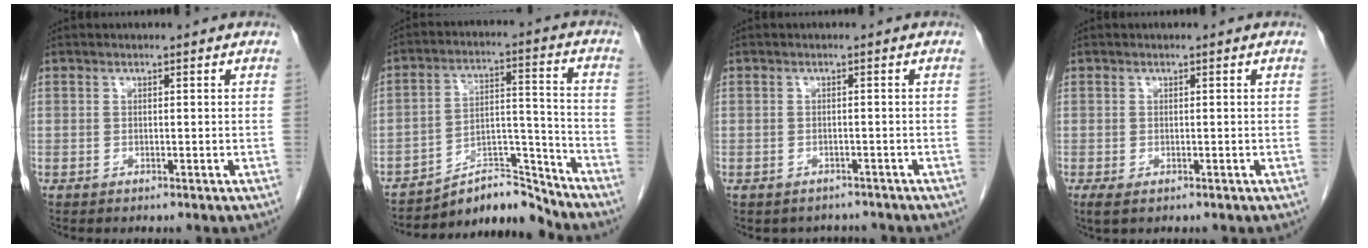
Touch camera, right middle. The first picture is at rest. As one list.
[{"total": 9.2, "force": [-9.1, 1.3, 1.2], "torque": [-0.014, 0.052, -0.155]}, {"total": 3.4, "force": [-2.9, 1.6, 0.0], "torque": [0.000, 0.008, -0.039]}, {"total": 1.7, "force": [-0.9, 0.8, 1.2], "torque": [-0.022, -0.005, -0.009]}]